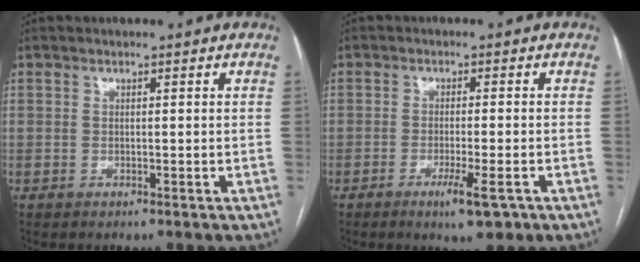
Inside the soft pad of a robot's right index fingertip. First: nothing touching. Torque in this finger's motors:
{"motor_torque": [-0.09, 0.00, 0.01, -0.02]}